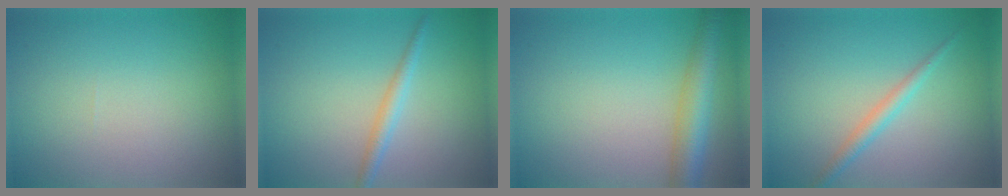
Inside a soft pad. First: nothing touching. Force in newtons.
{"total": 1.7, "press": 1.7, "slide": 0.0}
{"total": 4.5, "press": 4.5, "slide": 0.2}
{"total": 1.7, "press": 1.7, "slide": 0.0}